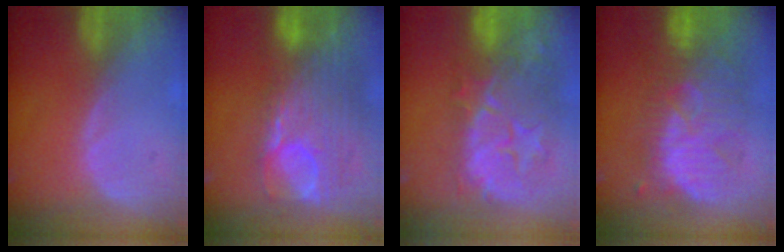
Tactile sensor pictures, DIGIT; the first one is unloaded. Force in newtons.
{"total": 12.5, "press": 10.6, "slide": 6.7}
{"total": 11.7, "press": 10.7, "slide": 4.8}
{"total": 9.9, "press": 9.7, "slide": 2.0}